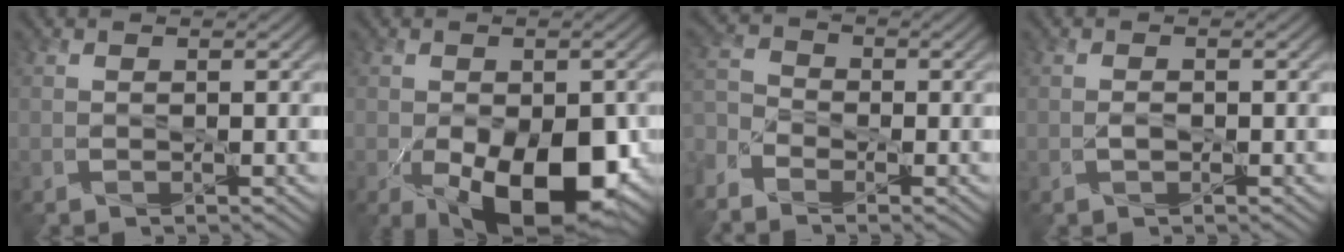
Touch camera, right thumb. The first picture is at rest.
{"total": 11.9, "force": [-3.8, 6.5, 9.2], "torque": [-0.151, -0.045, -0.040]}
{"total": 5.0, "force": [-3.3, 2.8, 2.5], "torque": [-0.076, -0.010, -0.078]}
{"total": 0.9, "force": [-0.3, 0.5, 0.7], "torque": [-0.016, 0.000, -0.005]}